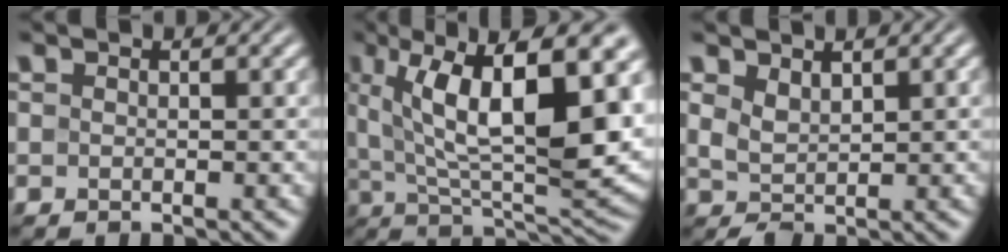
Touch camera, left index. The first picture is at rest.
{"total": 13.5, "force": [3.7, 4.7, 12.1], "torque": [-0.186, 0.001, 0.057]}
{"total": 1.9, "force": [1.1, 0.8, 1.3], "torque": [-0.030, -0.003, 0.025]}